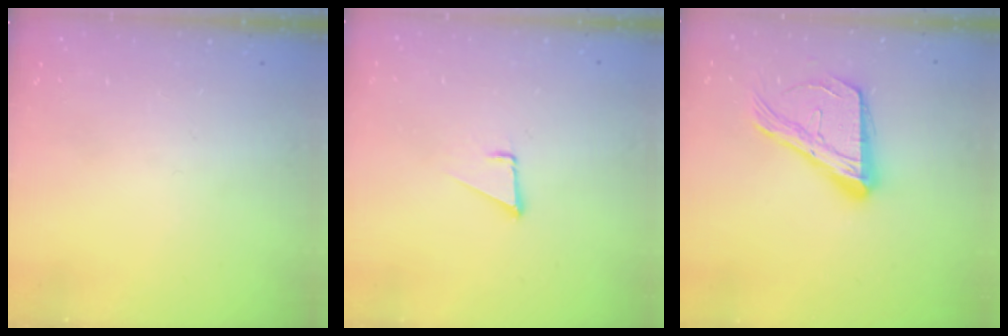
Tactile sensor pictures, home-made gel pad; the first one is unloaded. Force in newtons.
{"total": 1.7, "press": 1.7, "slide": 0.1}
{"total": 17.3, "press": 17.2, "slide": 1.0}